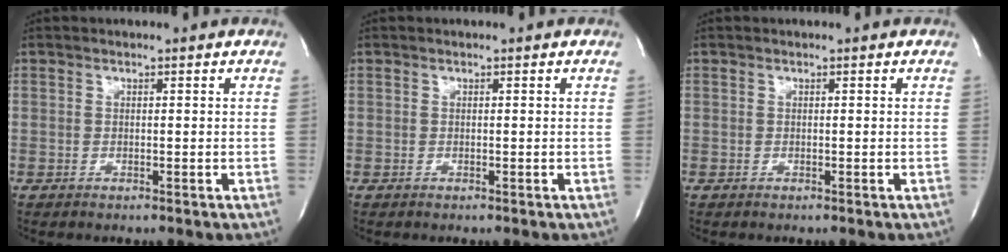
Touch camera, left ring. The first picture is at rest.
{"total": 0.0}
{"total": 0.0}